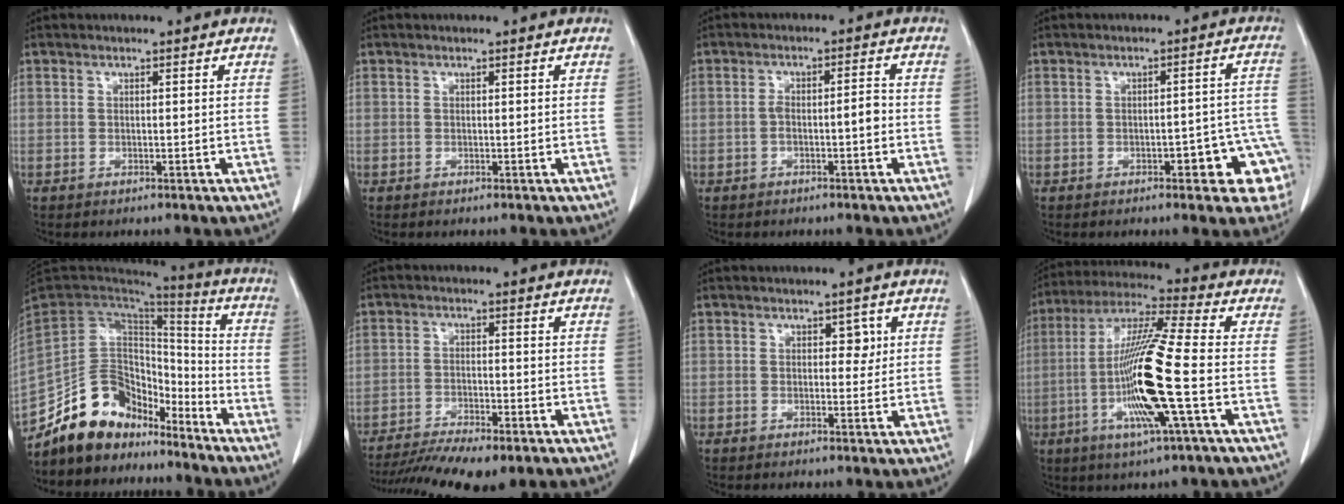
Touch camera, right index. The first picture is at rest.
{"total": 0.0}
{"total": 3.4, "force": [-1.0, 0.7, 3.1], "torque": [-0.051, 0.013, -0.014]}
{"total": 9.0, "force": [-3.6, 2.8, 7.7], "torque": [-0.058, 0.024, -0.041]}
{"total": 15.0, "force": [-12.1, 7.5, 4.9], "torque": [-0.083, 0.060, -0.216]}
{"total": 11.9, "force": [-9.5, 2.0, 6.9], "torque": [-0.112, -0.015, -0.151]}
{"total": 2.2, "force": [0.7, 1.4, 1.5], "torque": [-0.010, 0.004, 0.007]}
{"total": 16.2, "force": [-3.6, -0.1, 15.8], "torque": [-0.317, -0.011, -0.078]}